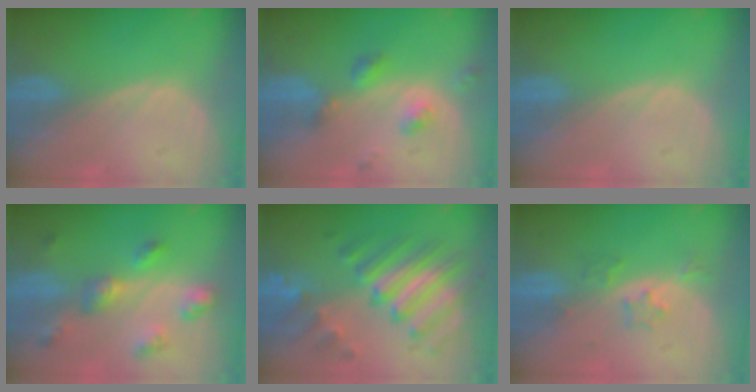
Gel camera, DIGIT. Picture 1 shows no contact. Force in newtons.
{"total": 4.9, "press": 4.3, "slide": 2.3}
{"total": 0.0}
{"total": 6.5, "press": 5.8, "slide": 2.9}
{"total": 9.9, "press": 9.9, "slide": 0.7}
{"total": 3.5, "press": 3.2, "slide": 1.3}